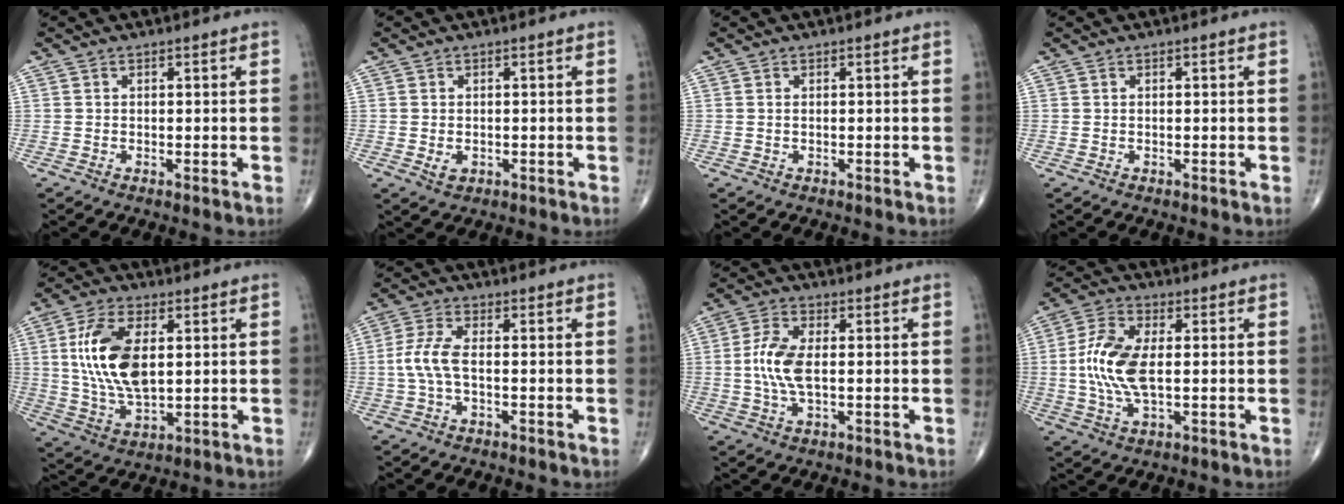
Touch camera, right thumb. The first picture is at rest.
{"total": 2.0, "force": [-0.3, 1.5, 1.3], "torque": [-0.020, -0.002, -0.001]}
{"total": 0.0}
{"total": 0.0}
{"total": 14.3, "force": [2.5, 7.3, 12.1], "torque": [-0.235, -0.009, 0.053]}
{"total": 5.7, "force": [-0.6, 2.2, 5.2], "torque": [-0.132, 0.011, -0.017]}
{"total": 7.3, "force": [-0.1, 3.3, 6.6], "torque": [-0.151, 0.007, -0.004]}
{"total": 10.8, "force": [0.1, 5.1, 9.6], "torque": [-0.210, 0.007, 0.002]}